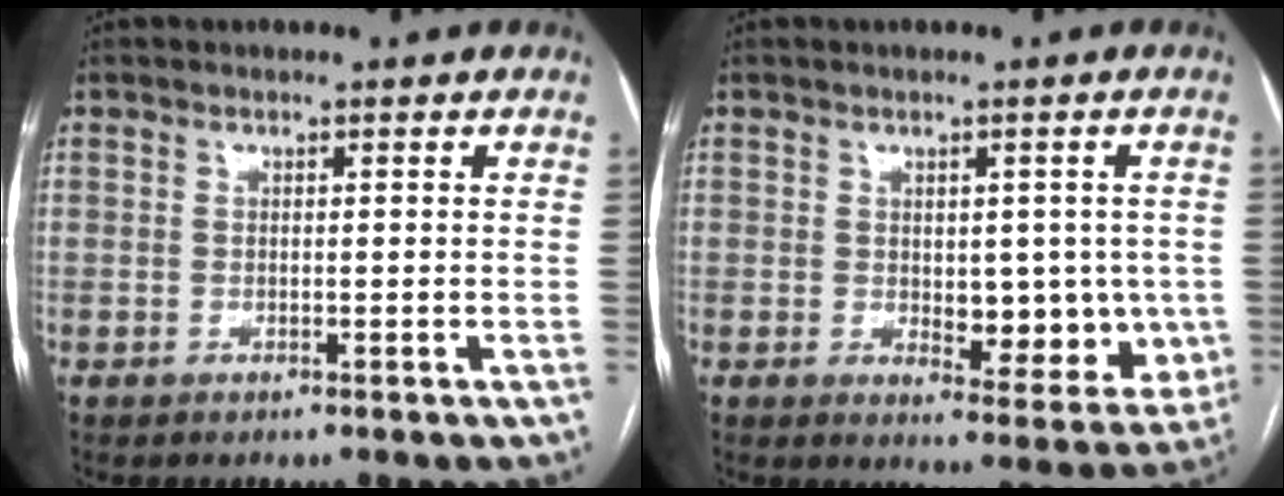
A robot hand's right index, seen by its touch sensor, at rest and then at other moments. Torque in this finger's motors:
{"motor_torque": [0.16, -0.03, 0.12, 0.03]}